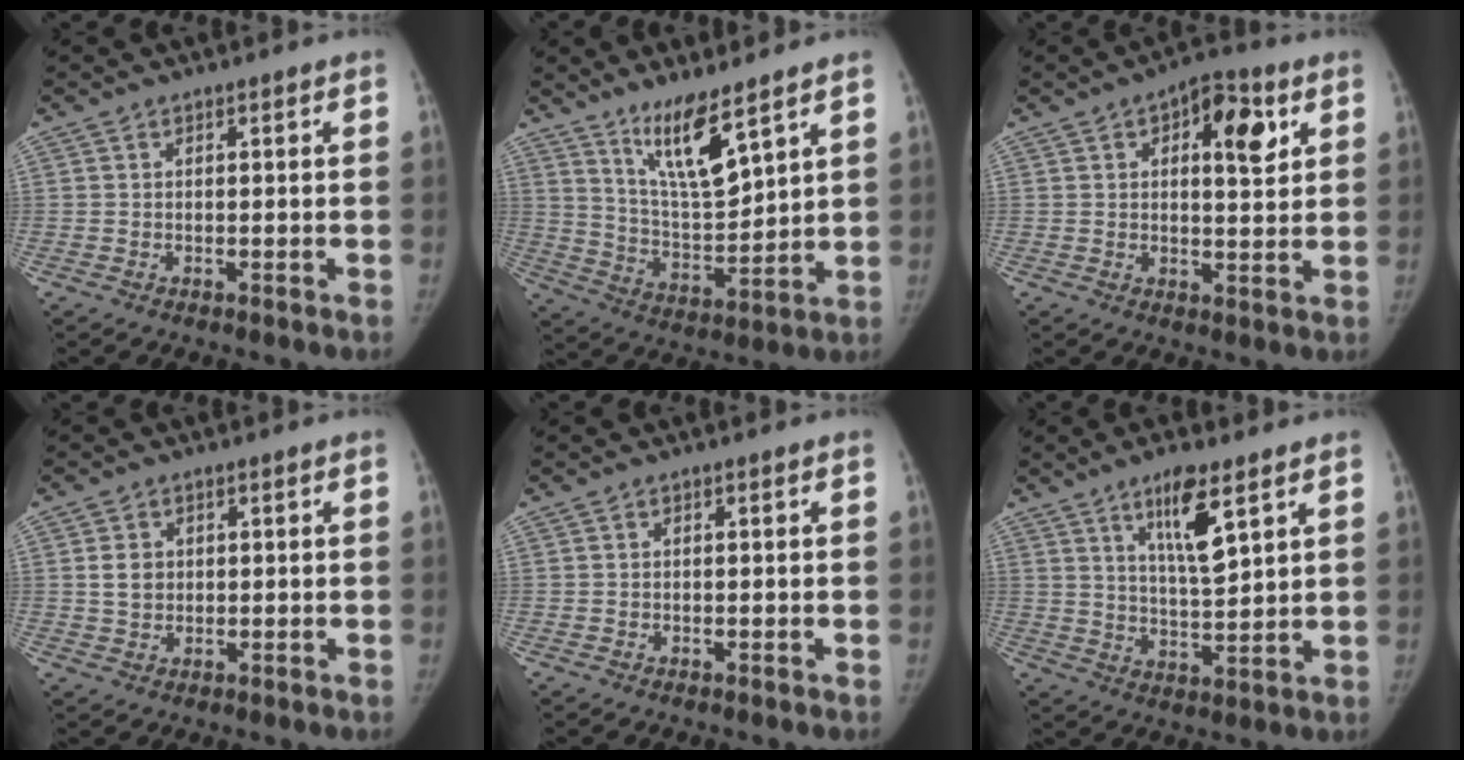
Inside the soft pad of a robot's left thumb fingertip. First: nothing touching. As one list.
[{"total": 11.2, "force": [7.7, 2.2, 7.8], "torque": [-0.132, -0.065, 0.156]}, {"total": 10.1, "force": [3.9, 4.6, 8.1], "torque": [-0.082, -0.008, 0.049]}, {"total": 3.4, "force": [0.6, 2.8, 1.8], "torque": [-0.018, 0.000, 0.014]}, {"total": 0.0}, {"total": 9.6, "force": [5.3, 2.3, 7.7], "torque": [-0.126, -0.035, 0.097]}]